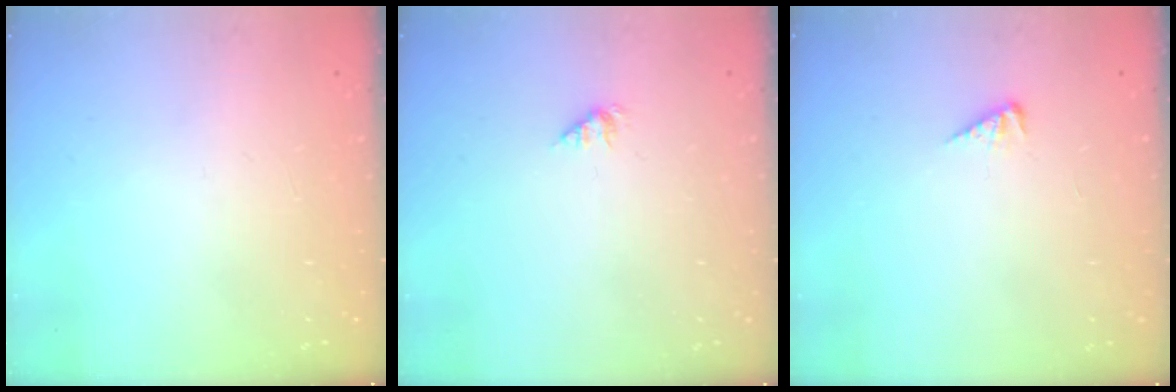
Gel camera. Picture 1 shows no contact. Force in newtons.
{"total": 1.2, "press": 1.2, "slide": 0.2}
{"total": 2.5, "press": 2.5, "slide": 0.4}